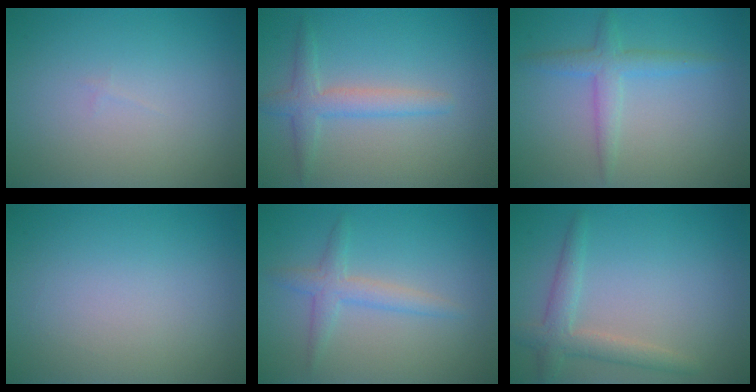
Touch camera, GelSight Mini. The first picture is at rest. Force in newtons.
{"total": 2.7, "press": 2.7, "slide": 0.1}
{"total": 2.5, "press": 2.5, "slide": 0.1}
{"total": 0.0}
{"total": 2.3, "press": 2.3, "slide": 0.1}
{"total": 2.7, "press": 2.7, "slide": 0.1}